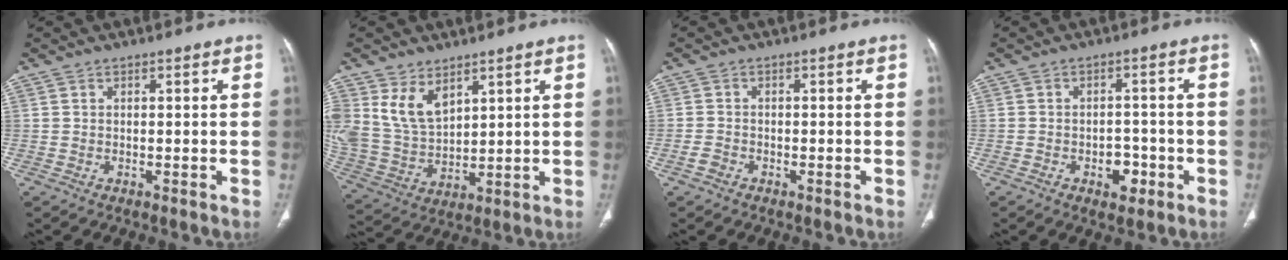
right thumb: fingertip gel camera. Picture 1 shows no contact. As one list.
[{"total": 10.2, "force": [5.5, 6.2, 5.9], "torque": [-0.093, -0.025, 0.125]}, {"total": 1.7, "force": [-1.1, 1.2, 0.6], "torque": [-0.013, 0.006, -0.023]}, {"total": 4.5, "force": [-2.1, 3.0, 2.8], "torque": [-0.015, 0.019, -0.026]}]